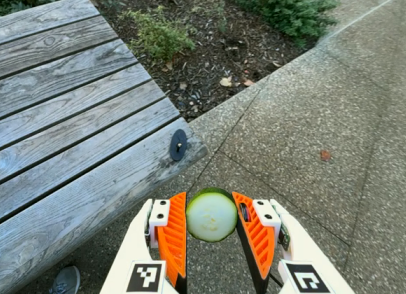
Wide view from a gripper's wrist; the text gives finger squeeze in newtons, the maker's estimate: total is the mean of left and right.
{"total": 7.5, "left": 7.5, "right": 7.6}